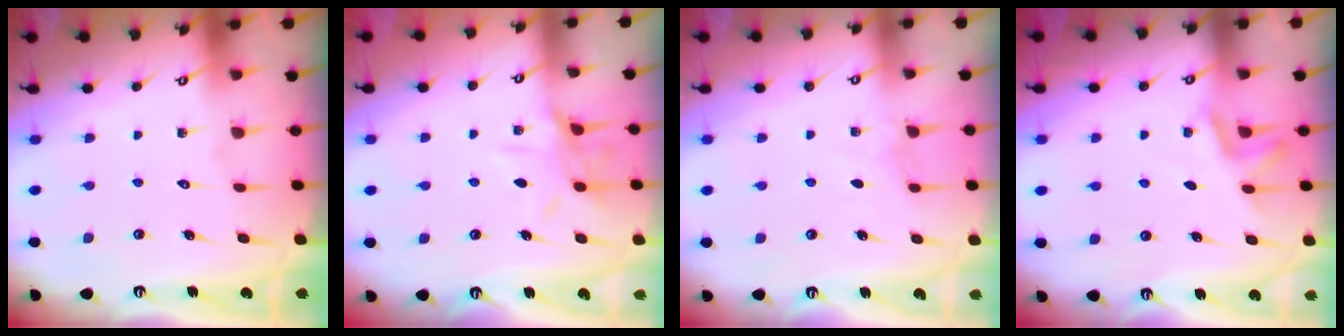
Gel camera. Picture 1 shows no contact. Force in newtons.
{"total": 8.6, "press": 8.6, "slide": 0.4}
{"total": 2.5, "press": 2.5, "slide": 0.3}
{"total": 5.7, "press": 5.1, "slide": 2.7}